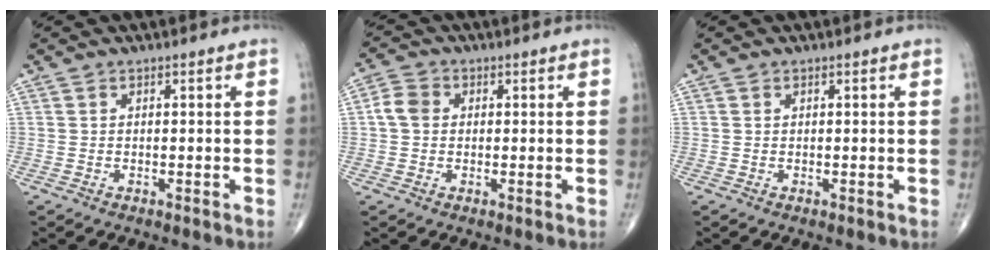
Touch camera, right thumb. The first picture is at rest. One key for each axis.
{"total": 4.0, "fx": 0.3, "fy": 3.3, "fz": 2.2, "tx": -0.040, "ty": 0.011, "tz": -0.001}
{"total": 0.0}